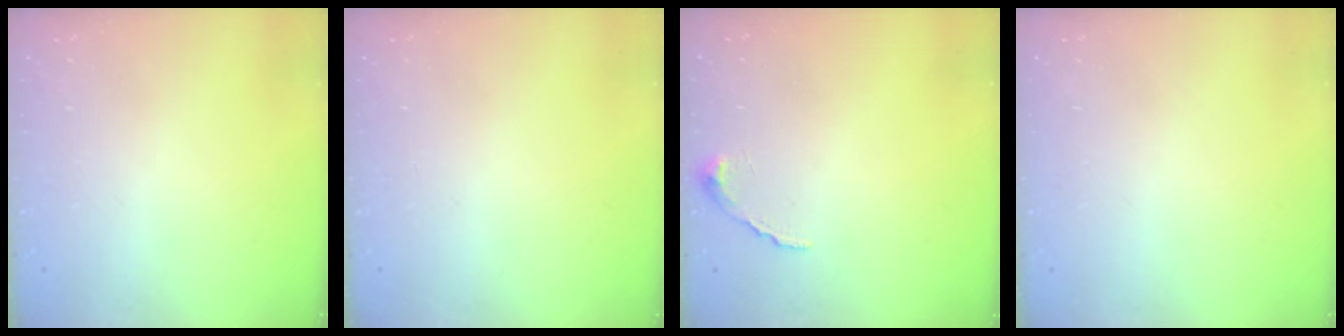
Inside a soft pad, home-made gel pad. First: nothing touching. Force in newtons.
{"total": 0.0}
{"total": 6.0, "press": 6.0, "slide": 0.4}
{"total": 0.0}